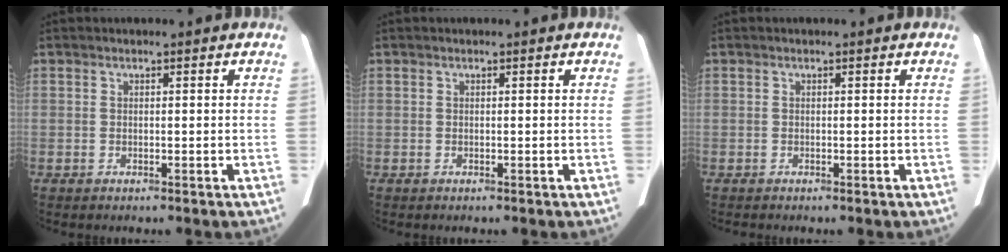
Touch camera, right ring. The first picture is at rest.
{"total": 0.0}
{"total": 0.0}